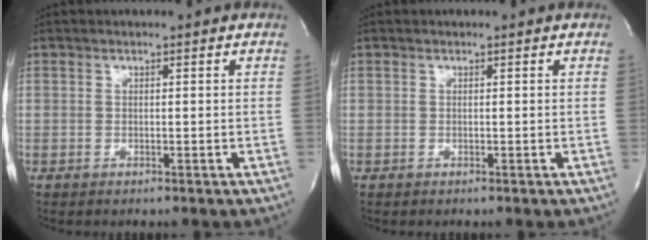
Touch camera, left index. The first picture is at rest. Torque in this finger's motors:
{"motor_torque": [0.00, 0.00, -0.03, 0.00]}